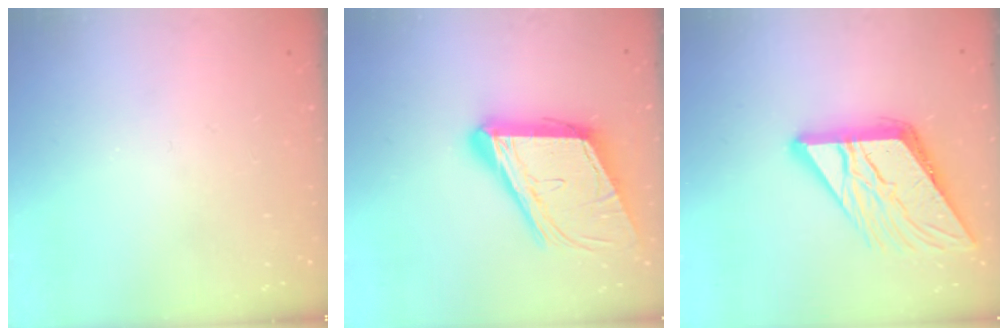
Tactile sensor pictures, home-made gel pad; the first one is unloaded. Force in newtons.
{"total": 18.6, "press": 18.2, "slide": 3.8}
{"total": 15.0, "press": 14.9, "slide": 1.6}